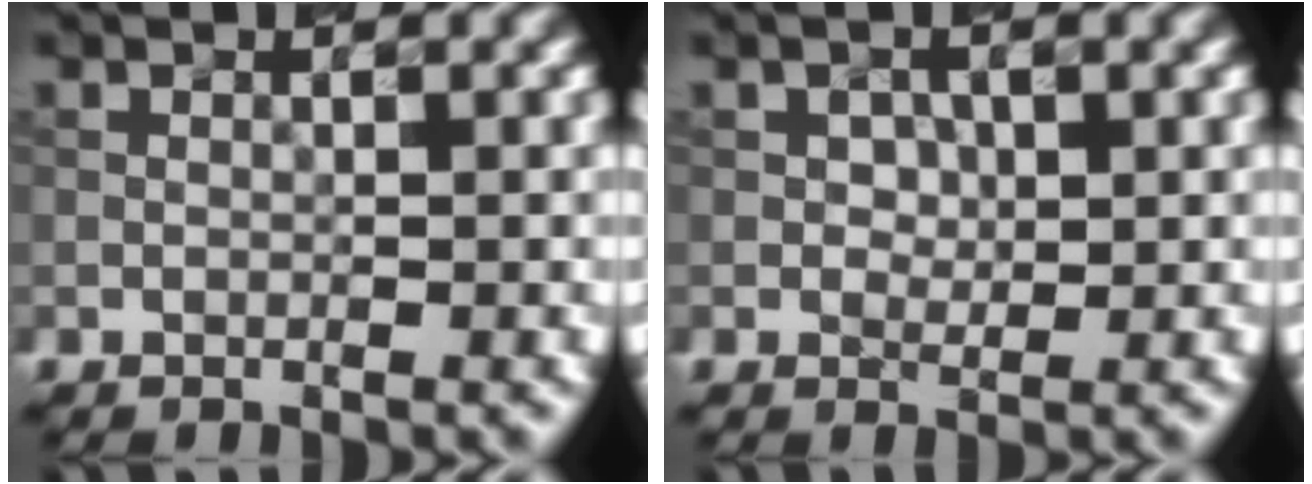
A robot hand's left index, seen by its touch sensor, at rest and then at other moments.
{"total": 1.5, "force": [0.3, 1.2, 1.0], "torque": [-0.018, 0.000, 0.004]}